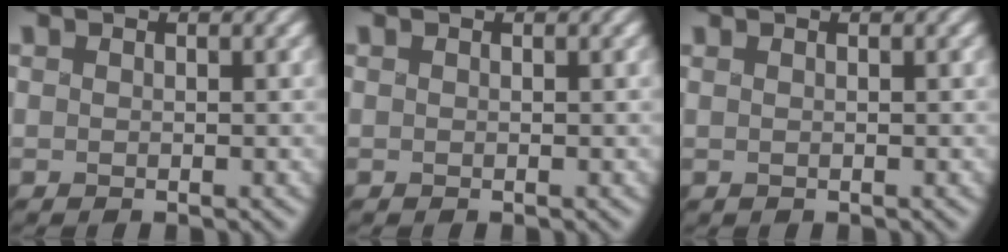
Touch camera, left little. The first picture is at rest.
{"total": 0.0}
{"total": 0.7, "force": [0.3, 0.3, 0.5], "torque": [0.002, 0.002, -0.004]}